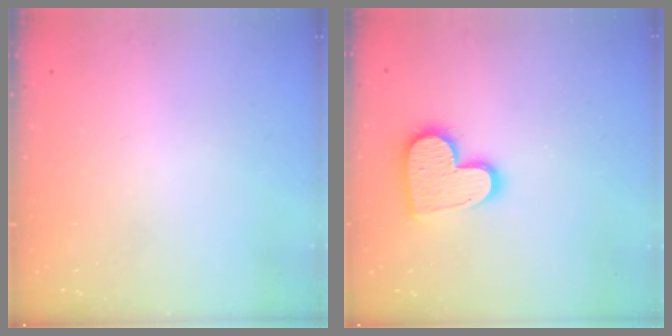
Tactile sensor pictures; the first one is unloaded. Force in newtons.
{"total": 14.0, "press": 13.9, "slide": 0.8}